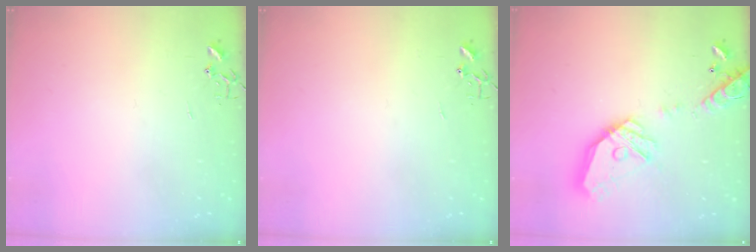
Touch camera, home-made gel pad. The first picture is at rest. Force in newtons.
{"total": 0.0}
{"total": 19.0, "press": 18.9, "slide": 2.0}